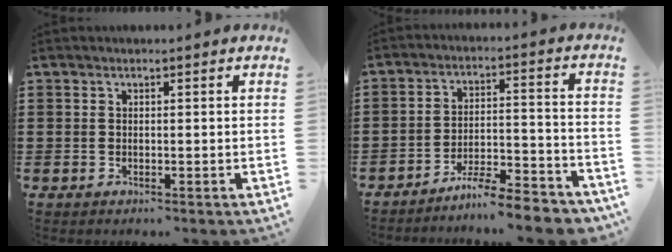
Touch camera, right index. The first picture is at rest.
{"total": 6.9, "force": [-6.4, 0.3, 2.5], "torque": [-0.035, 0.007, -0.120]}